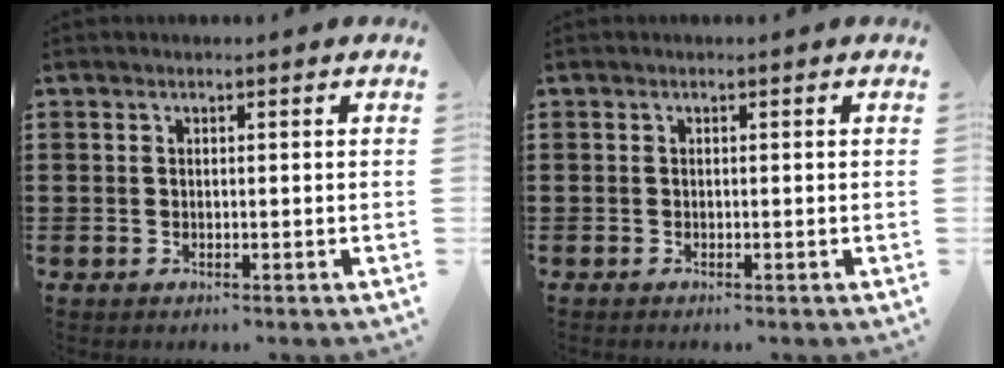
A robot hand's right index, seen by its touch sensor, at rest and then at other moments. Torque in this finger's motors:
{"motor_torque": [-0.27, 0.87, -0.09, -0.08]}